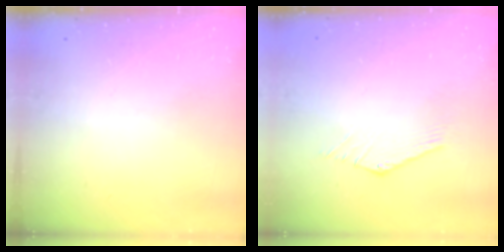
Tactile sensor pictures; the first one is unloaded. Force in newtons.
{"total": 0.9, "press": 0.9, "slide": 0.1}